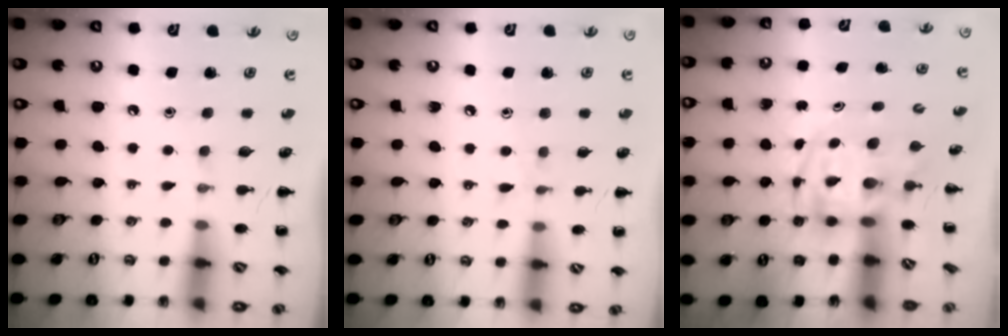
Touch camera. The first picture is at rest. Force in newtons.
{"total": 5.8, "press": 5.4, "slide": 2.2}
{"total": 4.0, "press": 3.9, "slide": 0.7}